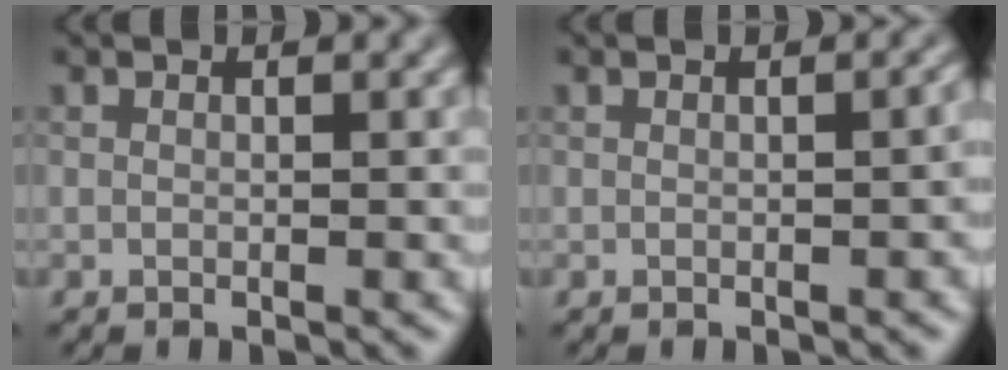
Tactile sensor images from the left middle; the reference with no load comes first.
{"total": 1.4, "force": [-0.3, 0.5, 1.3], "torque": [-0.013, 0.002, -0.002]}